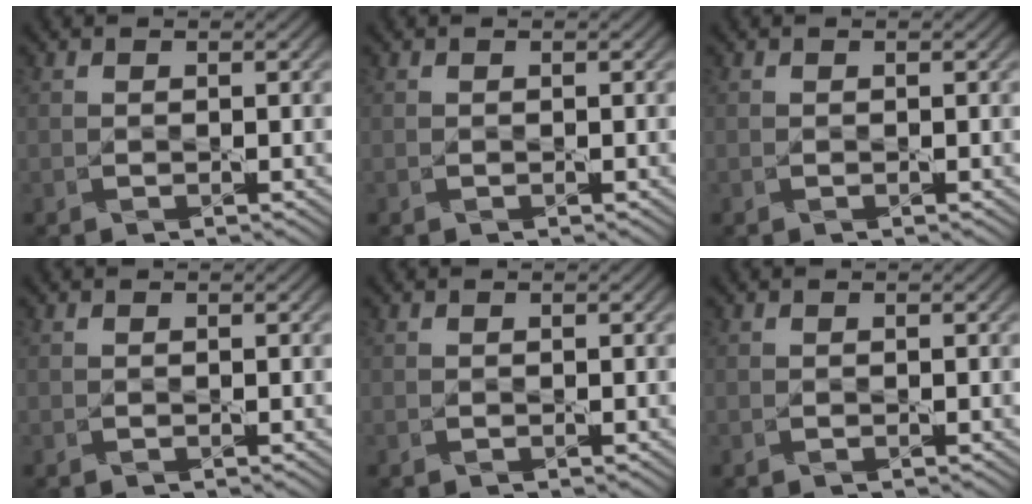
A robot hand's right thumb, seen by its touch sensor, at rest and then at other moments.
{"total": 0.0}
{"total": 0.0}
{"total": 0.0}
{"total": 0.0}
{"total": 0.0}